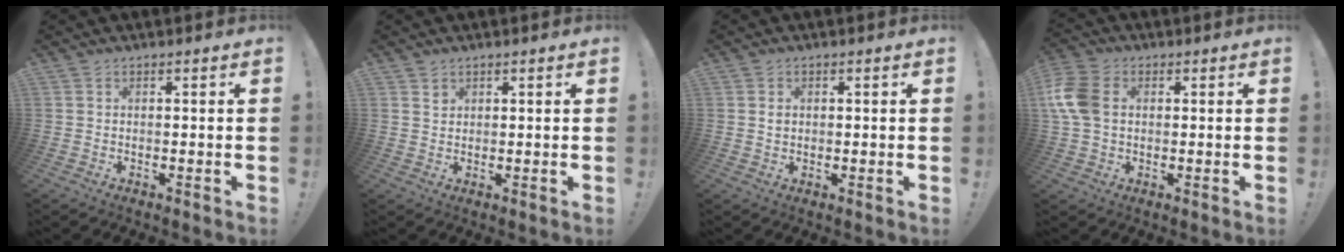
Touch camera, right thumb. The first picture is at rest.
{"total": 1.3, "force": [0.9, 1.0, 0.1], "torque": [0.013, -0.007, 0.013]}
{"total": 0.9, "force": [0.3, 0.7, 0.3], "torque": [0.007, -0.003, 0.002]}
{"total": 10.3, "force": [1.2, 7.3, 7.1], "torque": [-0.151, 0.007, 0.026]}